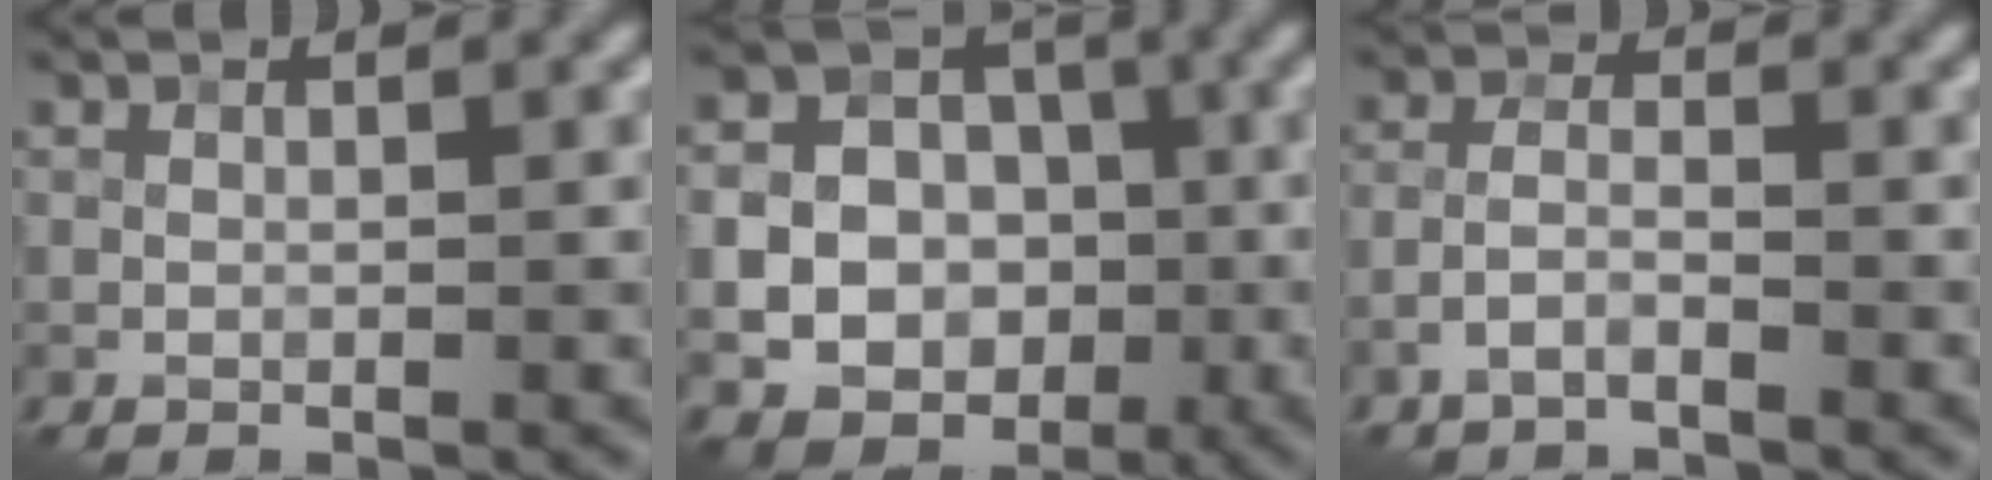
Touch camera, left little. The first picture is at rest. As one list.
[{"total": 16.5, "force": [-4.8, 15.1, 4.6], "torque": [-0.099, -0.023, -0.086]}, {"total": 2.1, "force": [-1.6, 0.7, 1.3], "torque": [-0.029, 0.008, -0.038]}]